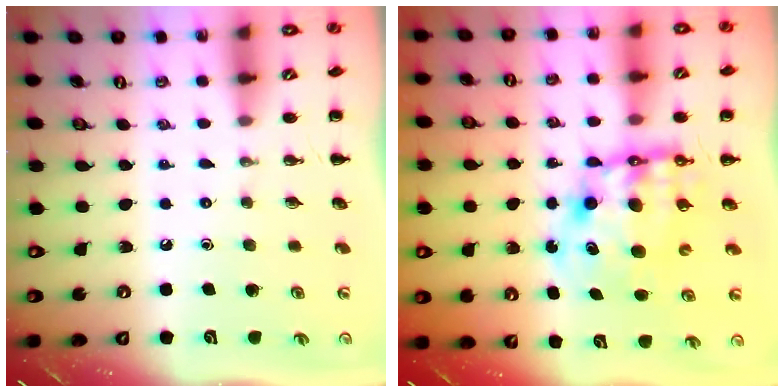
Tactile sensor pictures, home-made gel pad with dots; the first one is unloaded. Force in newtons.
{"total": 11.0, "press": 10.7, "slide": 2.7}